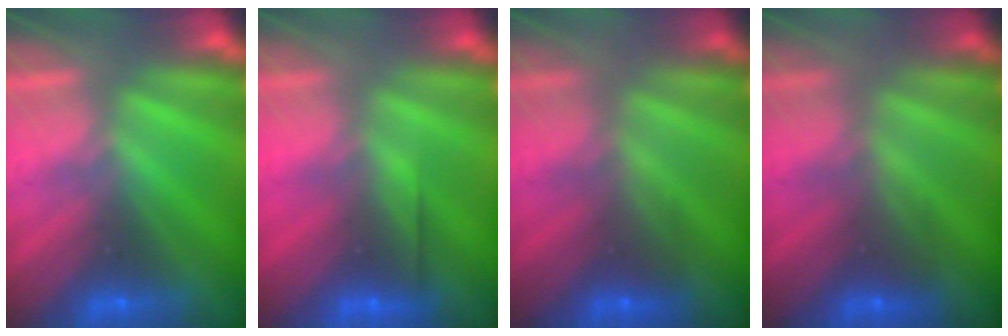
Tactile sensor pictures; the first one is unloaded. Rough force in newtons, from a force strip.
{"total": 2.6}
{"total": 2.0}
{"total": 2.0}